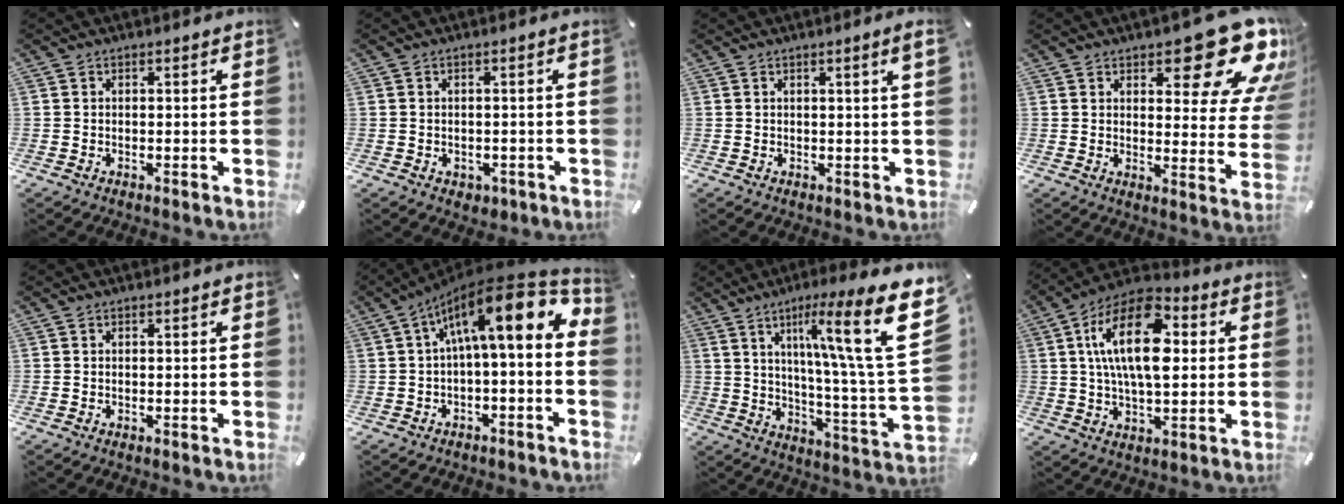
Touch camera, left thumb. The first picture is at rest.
{"total": 1.9, "force": [-0.6, 1.6, 0.7], "torque": [-0.012, 0.005, -0.012]}
{"total": 2.3, "force": [0.8, 0.1, 2.2], "torque": [-0.040, 0.000, 0.013]}
{"total": 18.8, "force": [12.0, 7.7, 12.4], "torque": [-0.142, -0.096, 0.197]}
{"total": 0.0}
{"total": 17.5, "force": [4.3, 6.1, 15.8], "torque": [-0.244, -0.023, 0.065]}
{"total": 23.8, "force": [9.7, 3.8, 21.4], "torque": [-0.309, -0.067, 0.134]}
{"total": 17.8, "force": [3.5, 9.1, 14.8], "torque": [-0.273, -0.001, 0.055]}